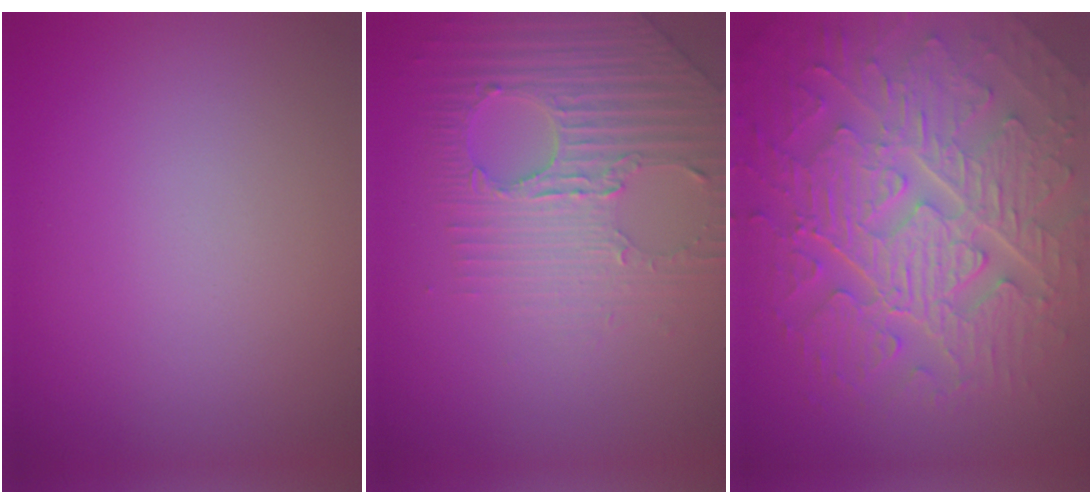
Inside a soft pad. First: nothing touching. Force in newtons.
{"total": 3.9, "press": 3.8, "slide": 1.1}
{"total": 10.3, "press": 7.0, "slide": 7.6}